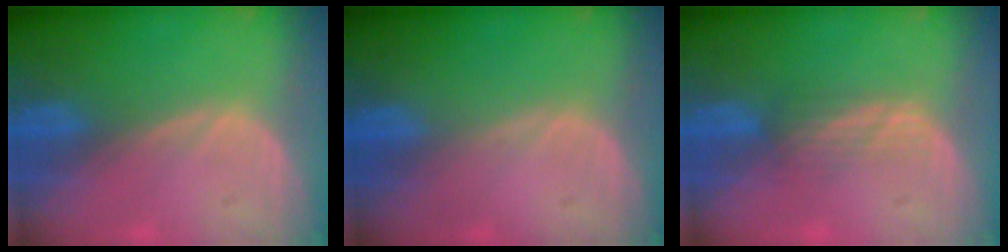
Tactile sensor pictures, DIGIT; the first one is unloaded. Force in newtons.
{"total": 0.0}
{"total": 2.8, "press": 2.5, "slide": 1.2}